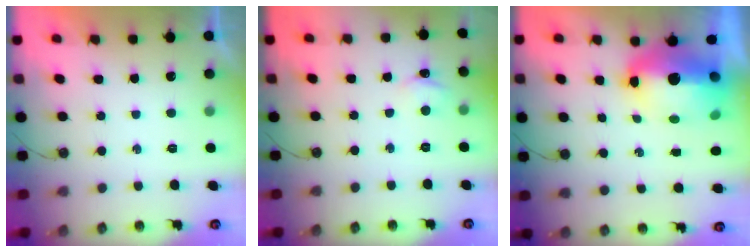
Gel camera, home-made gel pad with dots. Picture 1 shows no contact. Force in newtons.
{"total": 4.0, "press": 4.0, "slide": 0.5}
{"total": 13.3, "press": 13.1, "slide": 2.3}